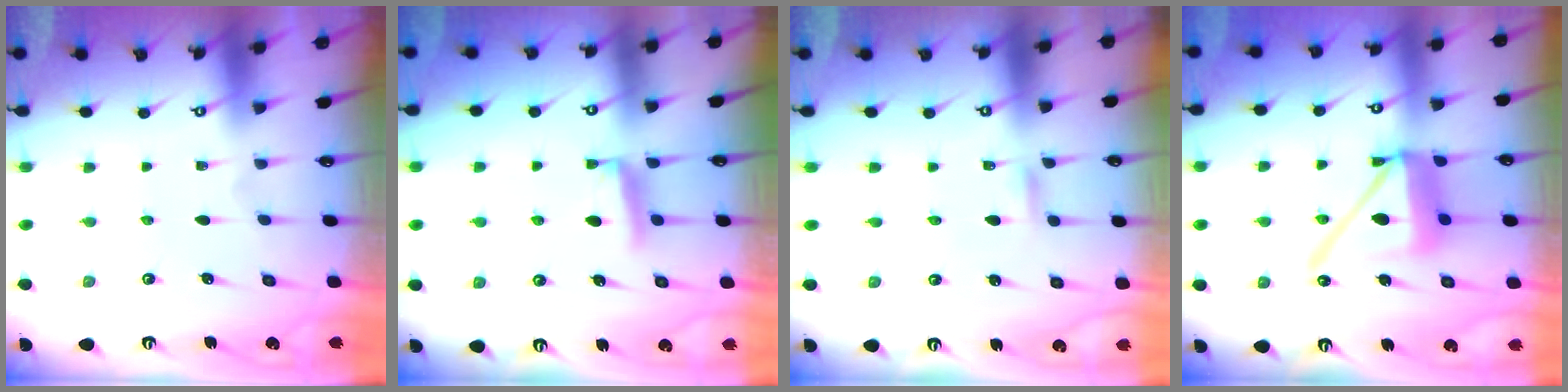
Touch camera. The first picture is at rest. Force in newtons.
{"total": 5.5, "press": 5.4, "slide": 0.7}
{"total": 2.4, "press": 2.4, "slide": 0.2}
{"total": 14.2, "press": 14.0, "slide": 2.1}